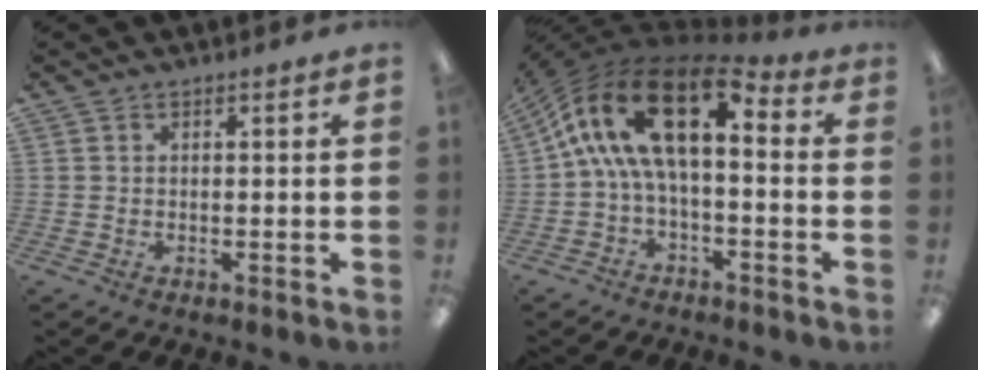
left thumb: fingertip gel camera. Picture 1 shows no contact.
{"total": 18.8, "force": [5.1, 8.5, 15.9], "torque": [-0.304, -0.021, 0.091]}